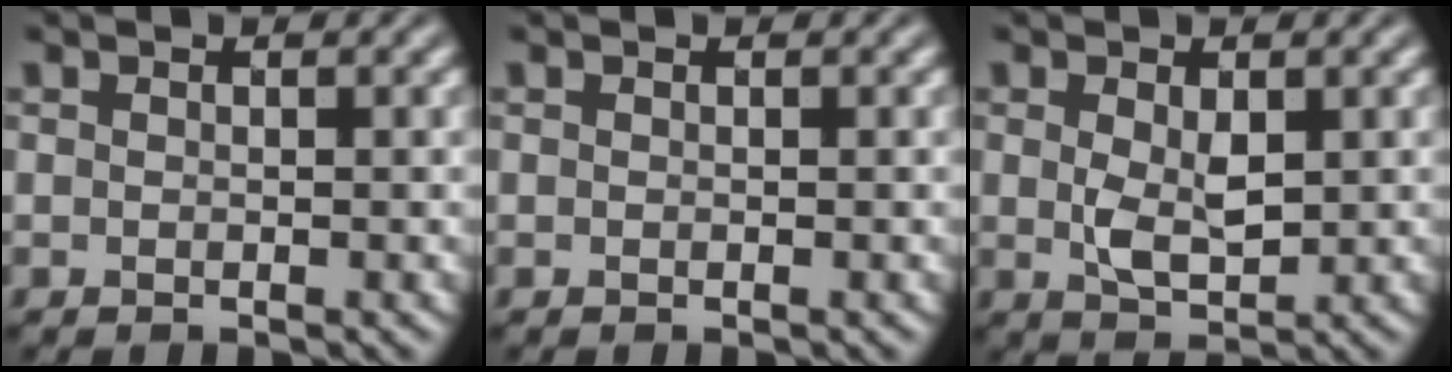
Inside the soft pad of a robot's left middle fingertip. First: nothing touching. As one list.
[{"total": 0.0}, {"total": 3.1, "force": [0.3, 1.7, 2.5], "torque": [-0.054, -0.005, 0.012]}]